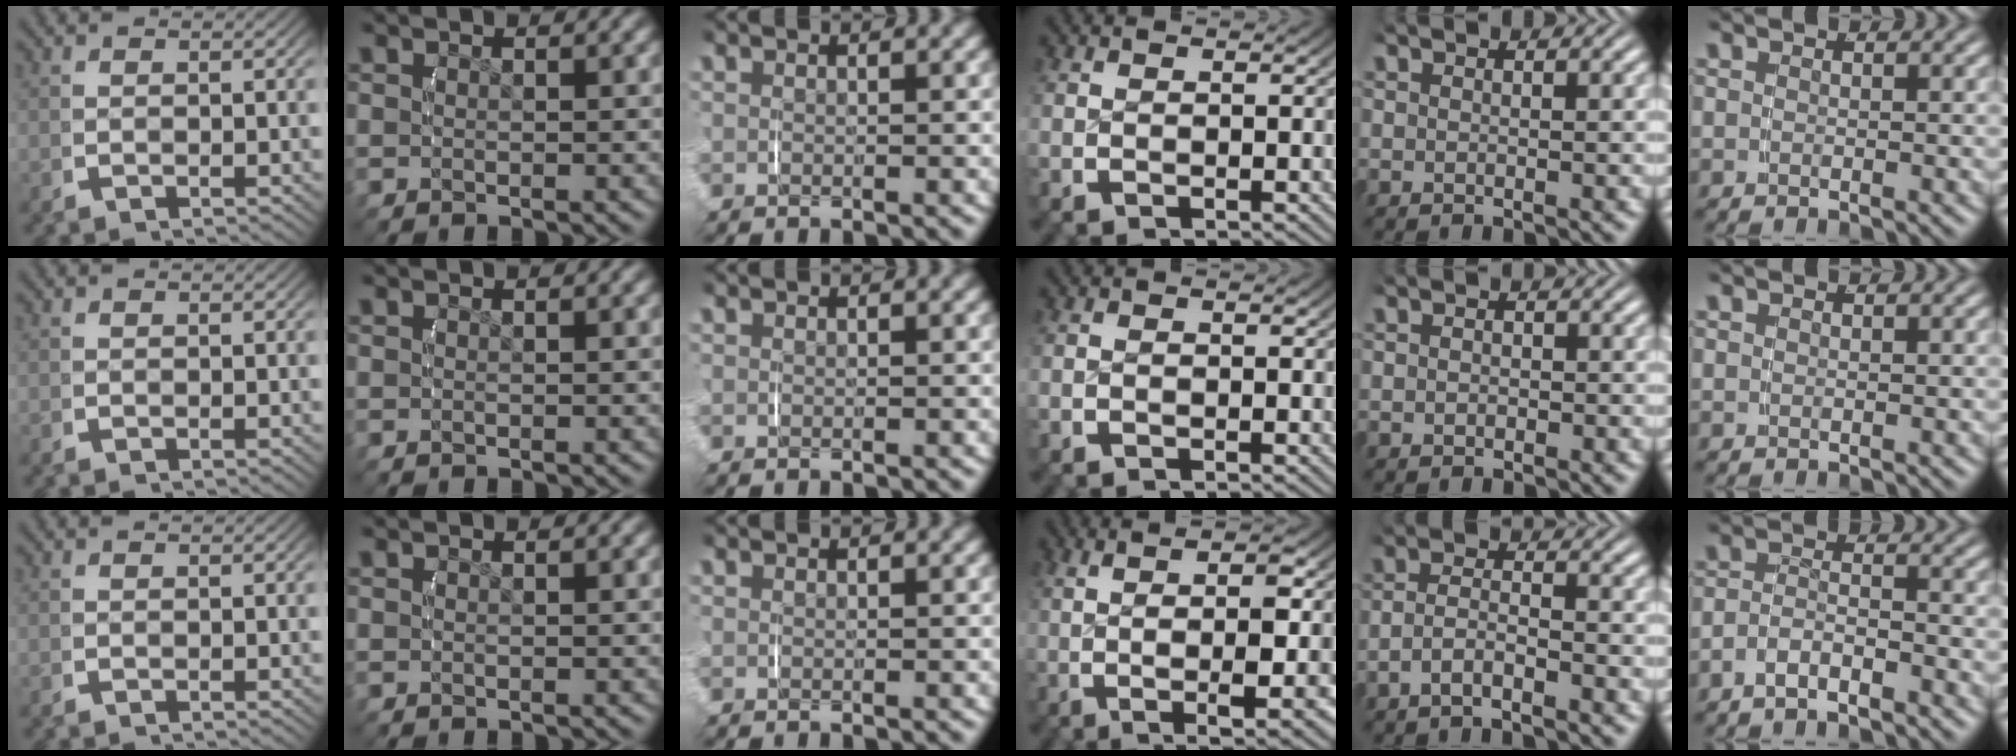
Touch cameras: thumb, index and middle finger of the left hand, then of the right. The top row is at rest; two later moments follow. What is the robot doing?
{"motion": "lift_and_place", "object": "scarf"}